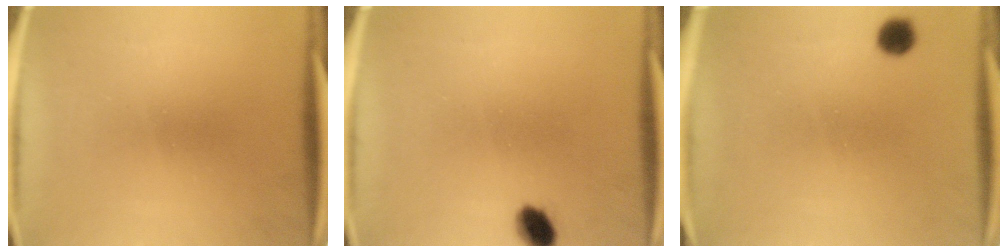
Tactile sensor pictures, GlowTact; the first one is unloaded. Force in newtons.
{"total": 4.2}
{"total": 3.2}